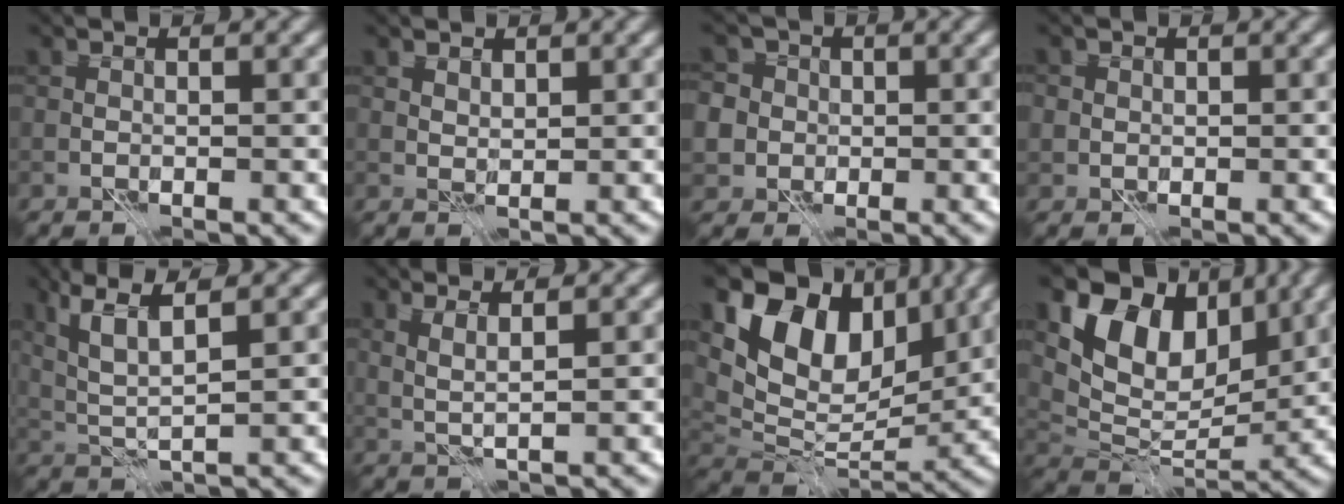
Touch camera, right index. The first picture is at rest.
{"total": 1.1, "force": [0.9, 0.6, 0.4], "torque": [-0.012, -0.003, 0.019]}
{"total": 7.1, "force": [0.9, 6.6, 2.4], "torque": [-0.048, 0.028, -0.014]}
{"total": 1.1, "force": [0.3, 1.0, 0.2], "torque": [0.001, -0.004, 0.003]}
{"total": 4.7, "force": [2.2, 1.1, 4.1], "torque": [-0.092, 0.001, 0.050]}
{"total": 2.1, "force": [1.1, 0.4, 1.8], "torque": [-0.036, -0.004, 0.022]}
{"total": 10.6, "force": [4.8, 6.9, 6.5], "torque": [-0.115, -0.010, 0.089]}
{"total": 9.2, "force": [4.4, 5.9, 5.4], "torque": [-0.089, -0.009, 0.079]}